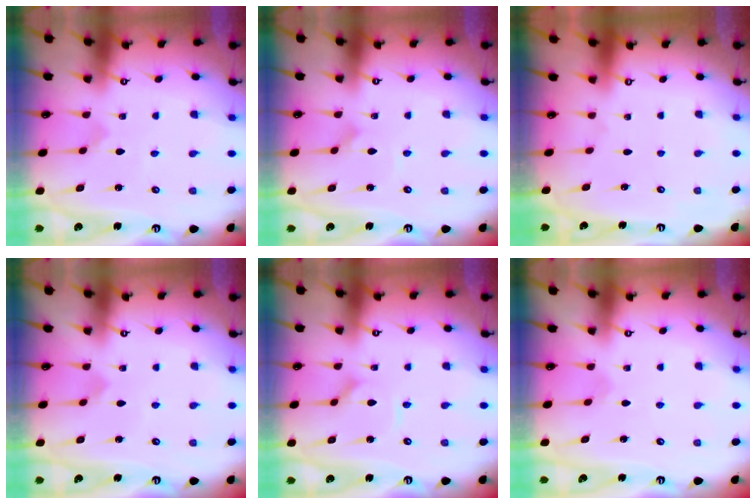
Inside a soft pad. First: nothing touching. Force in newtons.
{"total": 2.3, "press": 2.3, "slide": 0.1}
{"total": 0.0}
{"total": 2.9, "press": 2.9, "slide": 0.2}
{"total": 2.5, "press": 2.5, "slide": 0.3}
{"total": 1.5, "press": 1.4, "slide": 0.1}